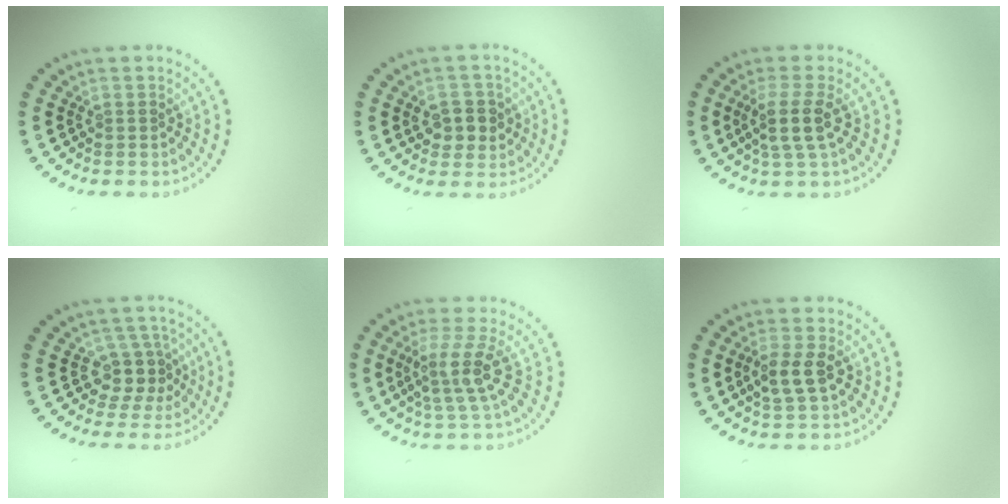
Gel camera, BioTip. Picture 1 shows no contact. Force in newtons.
{"total": 2.9, "press": 2.8, "slide": 0.7}
{"total": 2.8, "press": 2.3, "slide": 1.6}
{"total": 2.9, "press": 2.2, "slide": 1.8}
{"total": 3.8, "press": 2.8, "slide": 2.5}
{"total": 2.9, "press": 2.8, "slide": 0.9}